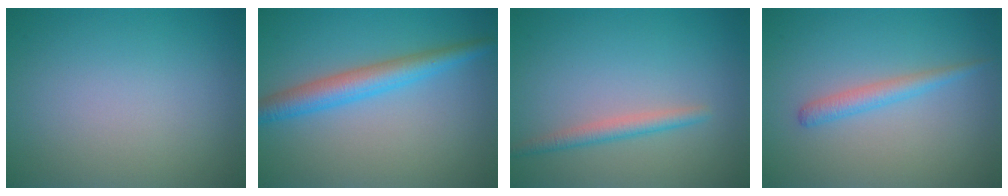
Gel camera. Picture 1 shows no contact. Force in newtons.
{"total": 3.9, "press": 3.9, "slide": 0.2}
{"total": 1.9, "press": 1.9, "slide": 0.0}
{"total": 1.9, "press": 1.8, "slide": 0.1}